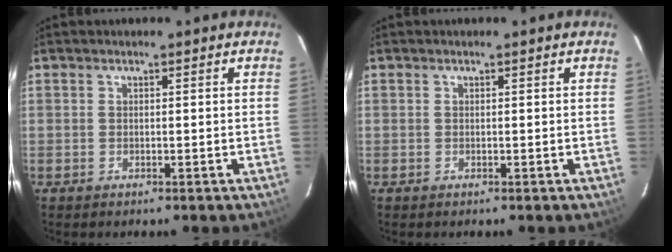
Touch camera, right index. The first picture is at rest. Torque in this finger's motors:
{"motor_torque": [0.00, 0.00, 0.00, 0.00]}